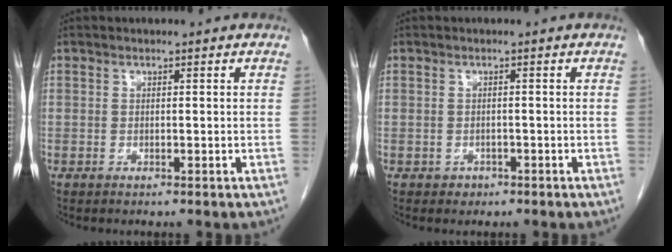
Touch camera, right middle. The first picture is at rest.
{"total": 1.0, "force": [-0.5, 0.8, 0.1], "torque": [-0.001, 0.003, -0.005]}